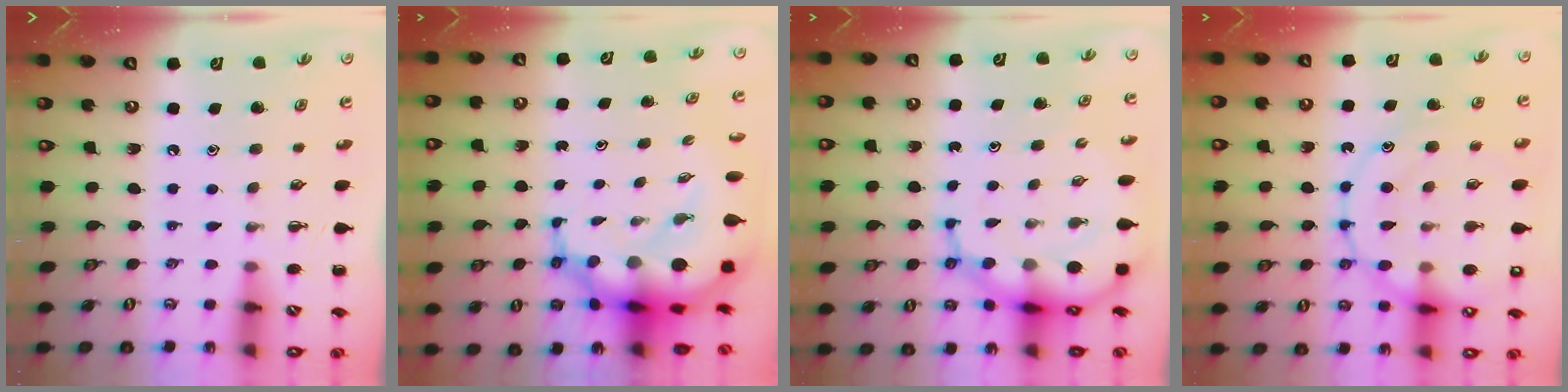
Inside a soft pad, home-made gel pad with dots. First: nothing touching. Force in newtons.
{"total": 13.0, "press": 12.6, "slide": 3.4}
{"total": 13.1, "press": 12.6, "slide": 3.5}
{"total": 19.3, "press": 19.2, "slide": 2.0}